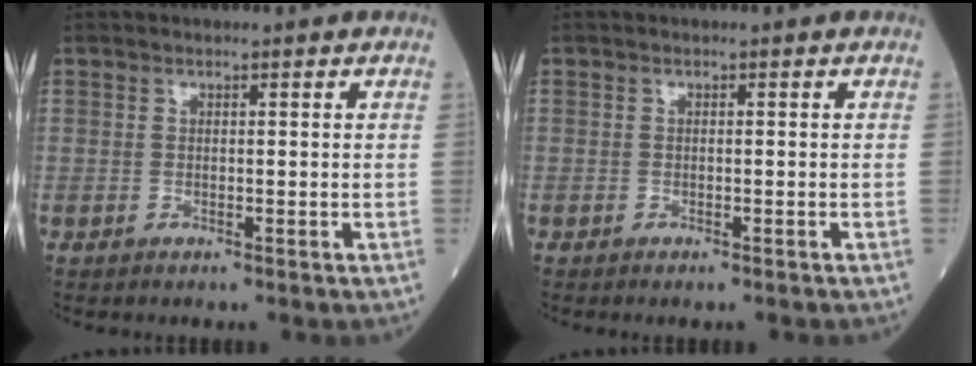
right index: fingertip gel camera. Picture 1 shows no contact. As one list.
[{"total": 0.9, "force": [-0.8, 0.1, 0.4], "torque": [-0.005, -0.001, -0.012]}]